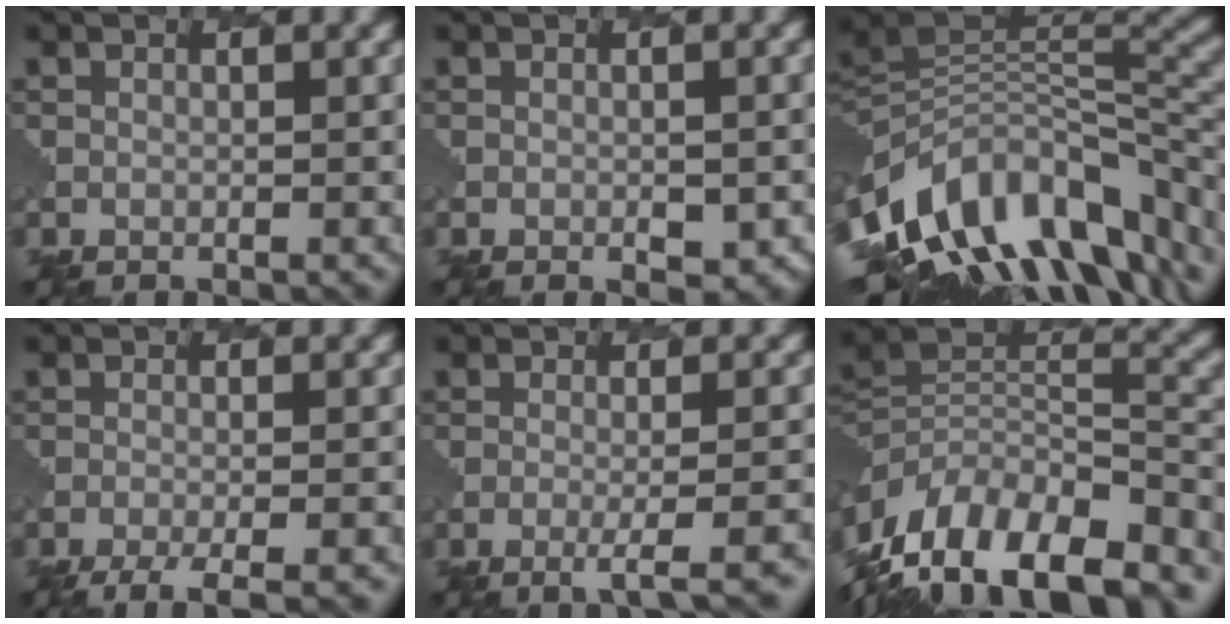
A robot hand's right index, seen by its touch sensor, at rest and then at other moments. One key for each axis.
{"total": 2.4, "fx": -0.8, "fy": 1.3, "fz": 1.9, "tx": -0.024, "ty": -0.007, "tz": -0.006}
{"total": 13.7, "fx": -5.8, "fy": 7.3, "fz": 10.0, "tx": -0.180, "ty": 0.016, "tz": -0.109}
{"total": 4.5, "fx": -3.3, "fy": 0.9, "fz": 2.9, "tx": -0.036, "ty": -0.002, "tz": -0.059}
{"total": 4.2, "fx": -2.0, "fy": 0.9, "fz": 3.6, "tx": -0.042, "ty": 0.005, "tz": -0.033}
{"total": 16.5, "fx": -9.8, "fy": 8.4, "fz": 10.3, "tx": -0.190, "ty": 0.011, "tz": -0.158}